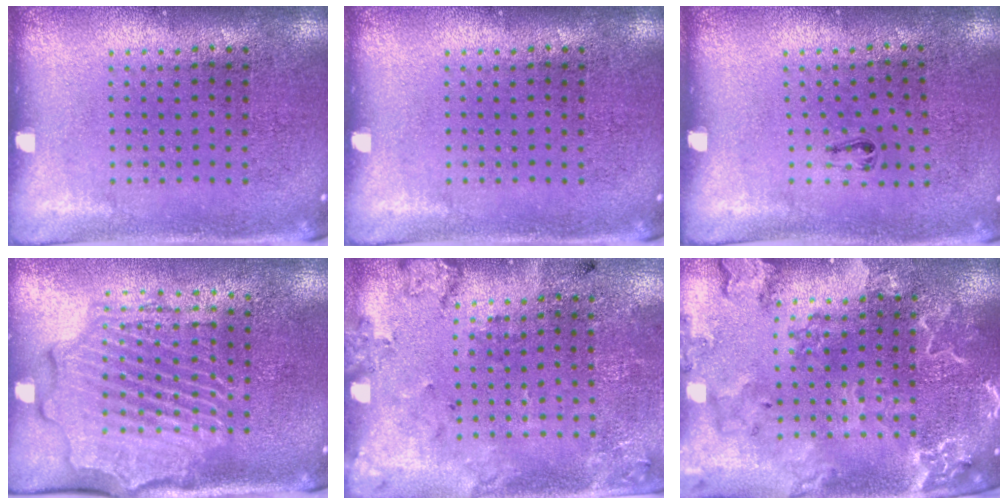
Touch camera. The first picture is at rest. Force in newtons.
{"total": 0.0}
{"total": 0.5, "press": 0.3, "slide": 0.5}
{"total": 2.4, "press": 2.2, "slide": 0.9}
{"total": 2.2, "press": 1.4, "slide": 1.7}
{"total": 2.6, "press": 2.4, "slide": 0.8}